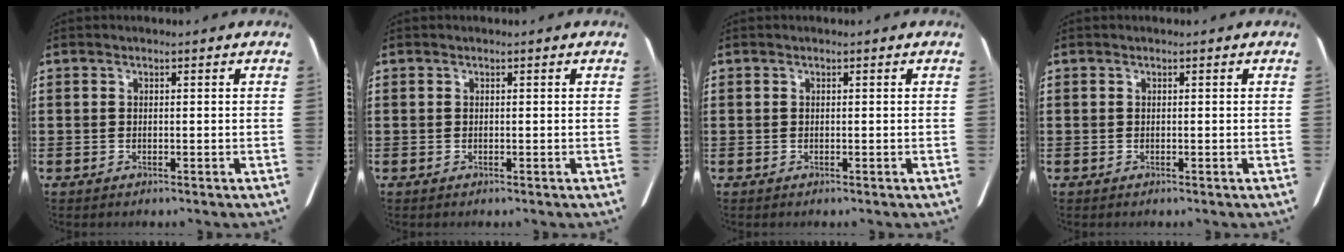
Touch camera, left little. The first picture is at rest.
{"total": 0.0}
{"total": 0.0}
{"total": 0.0}